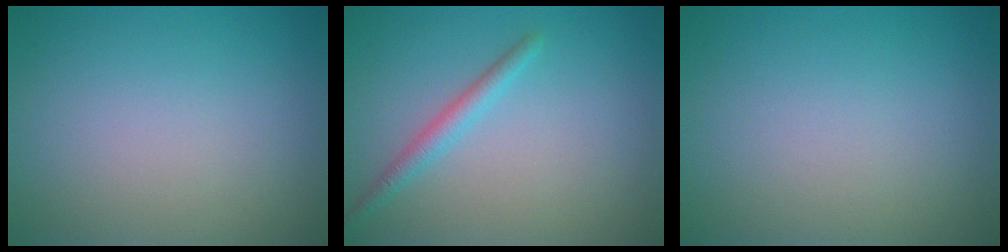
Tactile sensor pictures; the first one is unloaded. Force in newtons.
{"total": 1.8, "press": 1.8, "slide": 0.0}
{"total": 0.0}